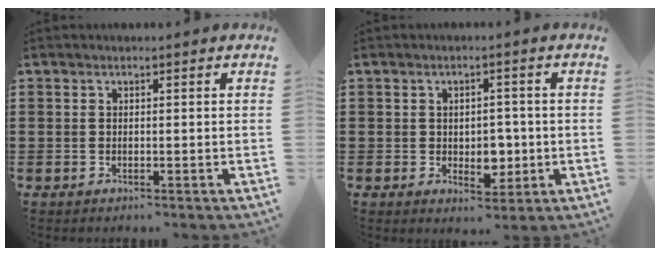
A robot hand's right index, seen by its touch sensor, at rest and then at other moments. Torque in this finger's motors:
{"motor_torque": [0.61, 0.57, 0.41, 0.11]}